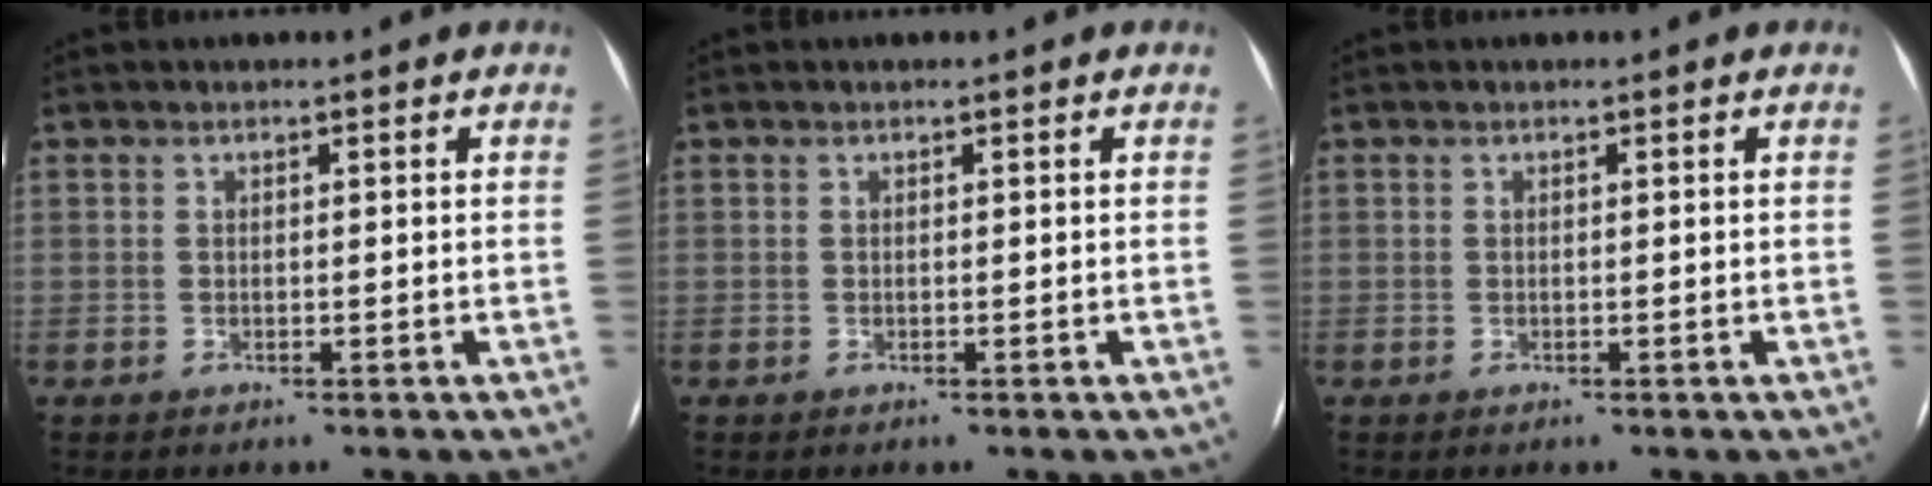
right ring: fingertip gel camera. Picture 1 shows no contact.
{"total": 0.0}
{"total": 0.0}